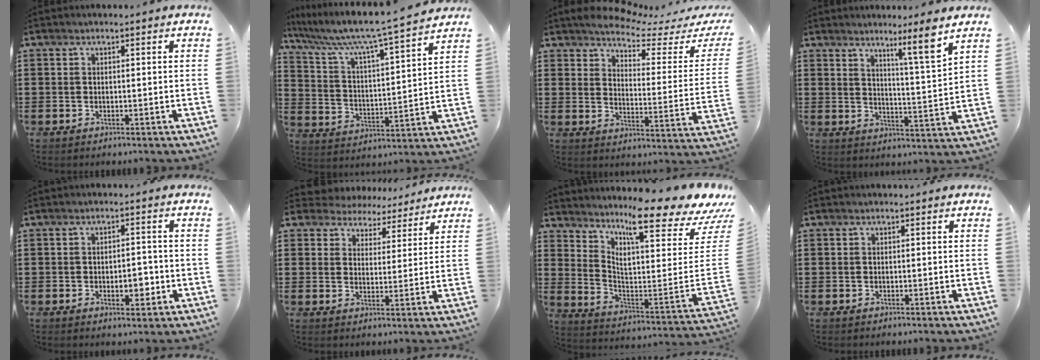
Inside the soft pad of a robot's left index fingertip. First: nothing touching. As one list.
[{"total": 7.9, "force": [6.8, -0.3, 3.9], "torque": [-0.107, -0.052, 0.106]}, {"total": 4.4, "force": [4.1, 0.6, 1.5], "torque": [-0.047, -0.033, 0.063]}, {"total": 7.3, "force": [5.4, -0.8, 4.8], "torque": [-0.077, -0.035, 0.083]}, {"total": 4.1, "force": [-1.2, 2.1, 3.4], "torque": [-0.053, 0.004, -0.024]}, {"total": 5.1, "force": [4.8, 1.8, 0.1], "torque": [-0.030, -0.021, 0.086]}, {"total": 10.1, "force": [8.6, 0.2, 5.2], "torque": [-0.107, -0.092, 0.139]}, {"total": 0.0}]